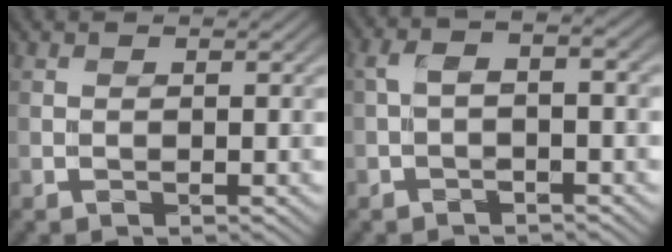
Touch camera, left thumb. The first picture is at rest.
{"total": 3.0, "force": [-0.6, 1.0, 2.8], "torque": [-0.060, 0.007, -0.016]}